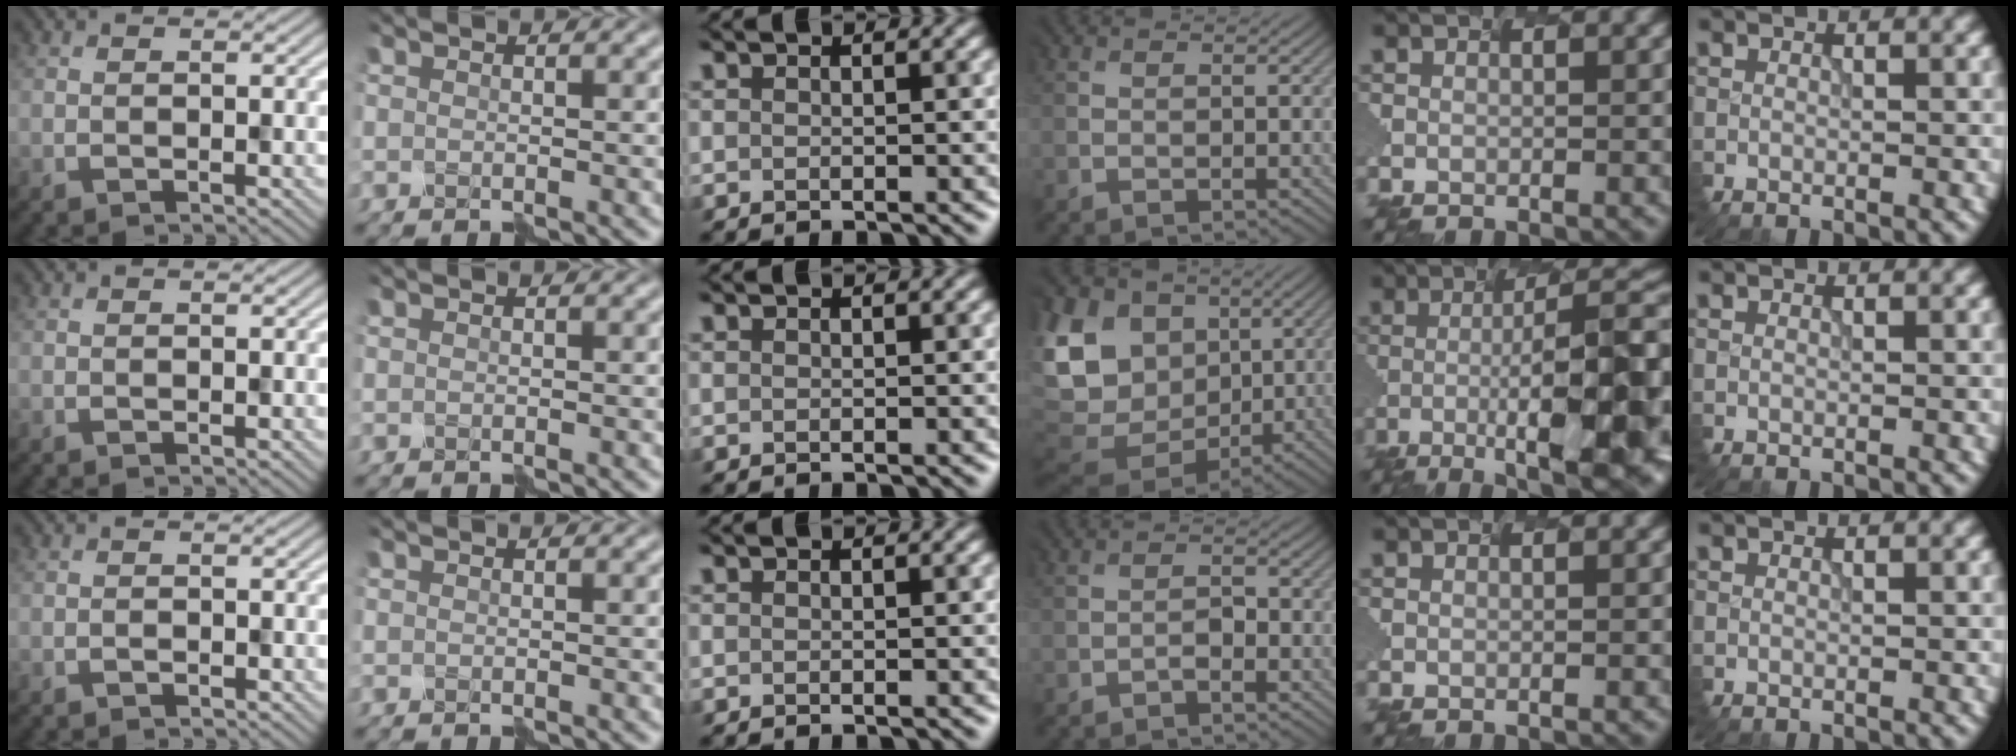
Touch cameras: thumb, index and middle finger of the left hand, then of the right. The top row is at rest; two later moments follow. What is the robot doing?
{"motion": "disassemble", "object": "velcro strap"}